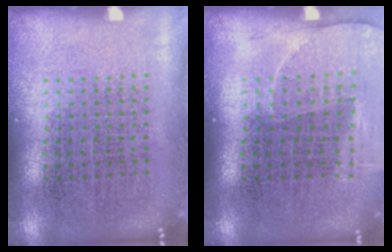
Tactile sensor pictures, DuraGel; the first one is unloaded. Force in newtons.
{"total": 1.3, "press": 1.3, "slide": 0.4}